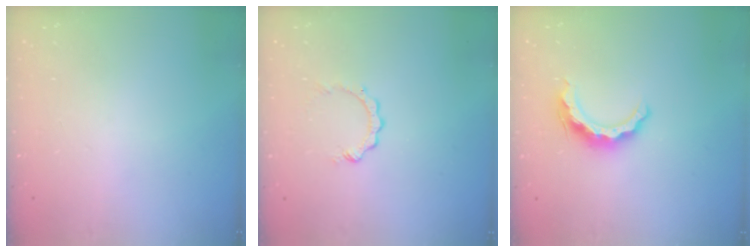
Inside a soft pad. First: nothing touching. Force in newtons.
{"total": 2.8, "press": 2.8, "slide": 0.4}
{"total": 10.0, "press": 9.9, "slide": 1.4}